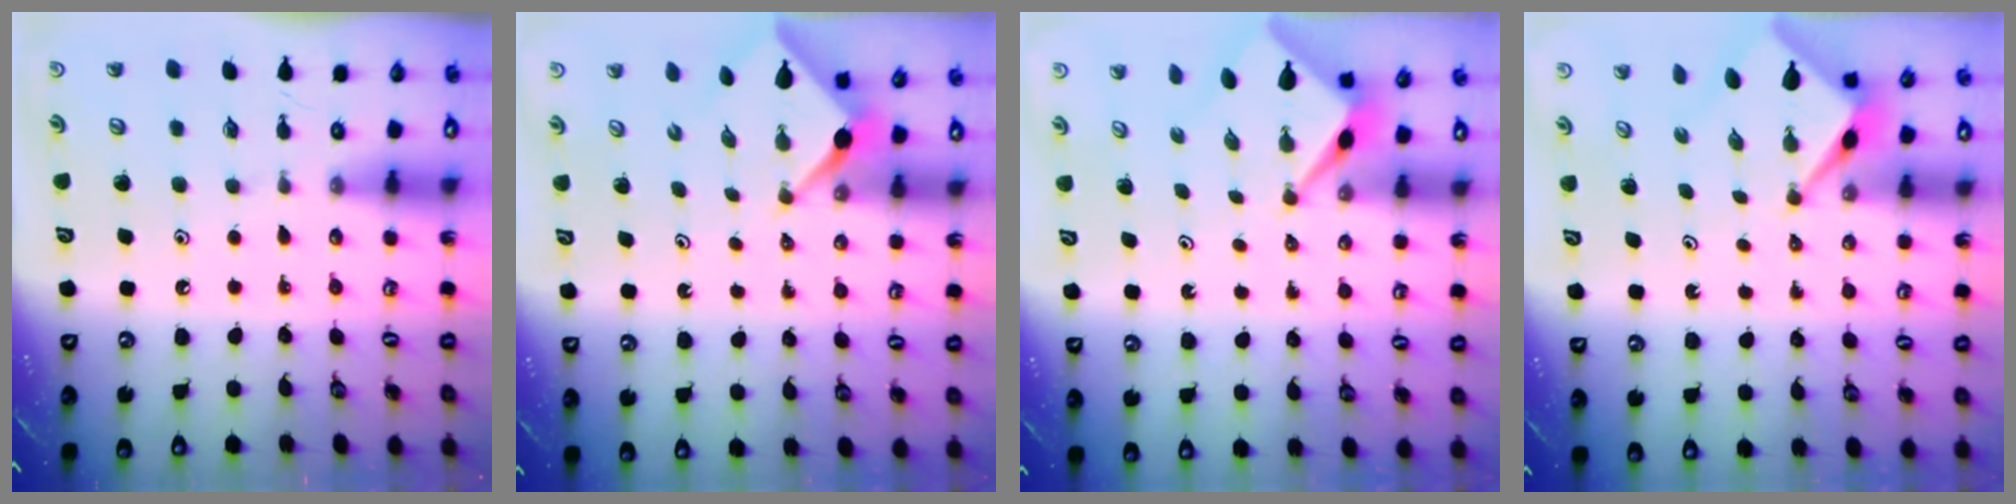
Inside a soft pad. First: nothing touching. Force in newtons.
{"total": 2.6, "press": 2.6, "slide": 0.3}
{"total": 2.6, "press": 2.6, "slide": 0.1}
{"total": 2.5, "press": 2.5, "slide": 0.1}